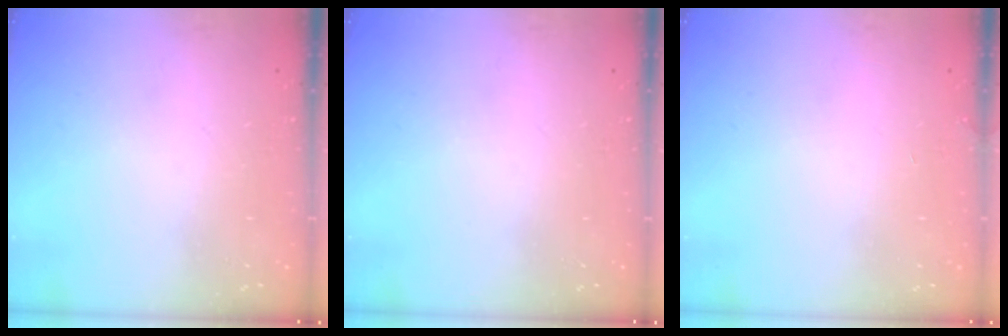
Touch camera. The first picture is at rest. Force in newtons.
{"total": 0.0}
{"total": 1.7, "press": 1.7, "slide": 0.1}